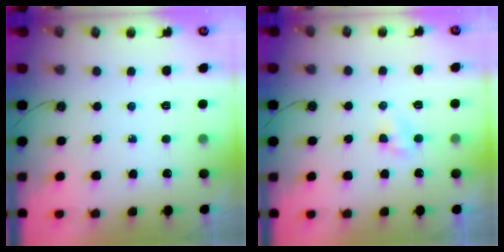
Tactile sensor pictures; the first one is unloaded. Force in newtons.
{"total": 2.6, "press": 2.6, "slide": 0.3}